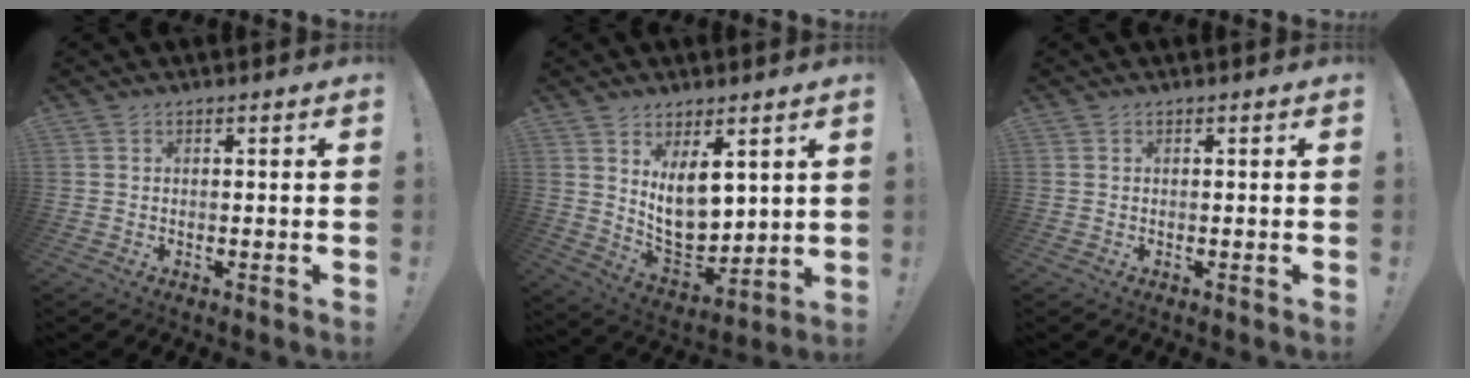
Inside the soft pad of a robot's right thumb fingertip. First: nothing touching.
{"total": 12.6, "force": [4.9, 7.6, 8.8], "torque": [-0.139, -0.048, 0.097]}
{"total": 0.0}